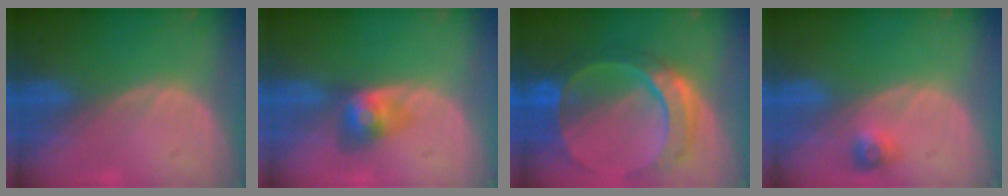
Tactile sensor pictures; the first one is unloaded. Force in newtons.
{"total": 4.0, "press": 4.0, "slide": 0.3}
{"total": 10.8, "press": 9.2, "slide": 5.7}
{"total": 2.5, "press": 2.3, "slide": 1.0}